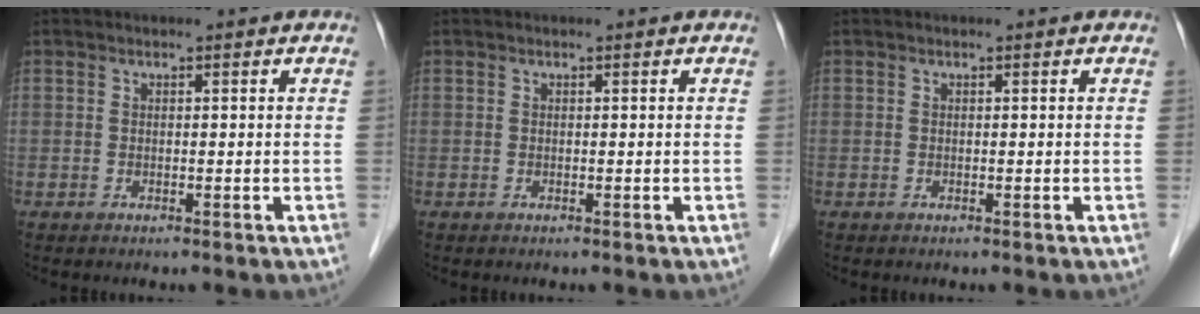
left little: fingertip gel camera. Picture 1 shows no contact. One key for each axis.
{"total": 0.0}
{"total": 0.0}